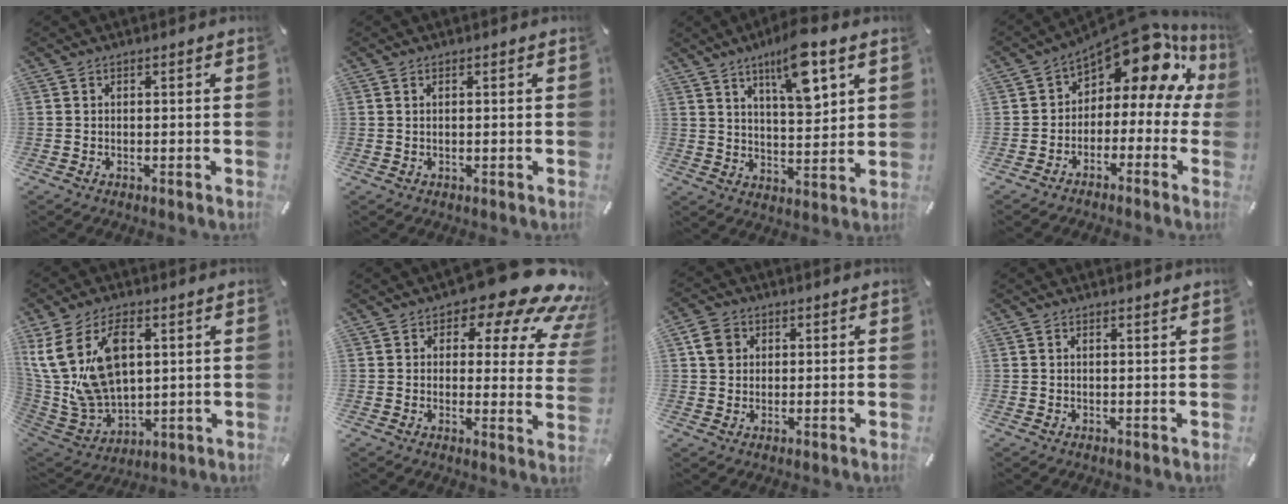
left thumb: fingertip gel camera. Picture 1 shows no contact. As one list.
[{"total": 0.7, "force": [0.2, 0.1, 0.7], "torque": [-0.013, -0.002, 0.004]}, {"total": 11.8, "force": [7.3, 3.6, 8.5], "torque": [-0.132, -0.035, 0.122]}, {"total": 15.5, "force": [8.7, 7.2, 10.5], "torque": [-0.166, -0.066, 0.142]}, {"total": 17.6, "force": [6.3, 11.4, 11.8], "torque": [-0.275, -0.026, 0.115]}, {"total": 15.7, "force": [9.7, 6.9, 10.3], "torque": [-0.134, -0.066, 0.159]}, {"total": 4.9, "force": [1.5, 4.4, 1.6], "torque": [-0.026, 0.003, 0.026]}, {"total": 0.9, "force": [0.8, -0.1, 0.4], "torque": [-0.007, -0.003, 0.016]}]